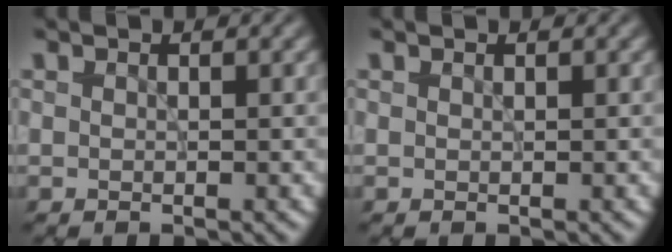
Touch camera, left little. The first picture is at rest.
{"total": 0.0}